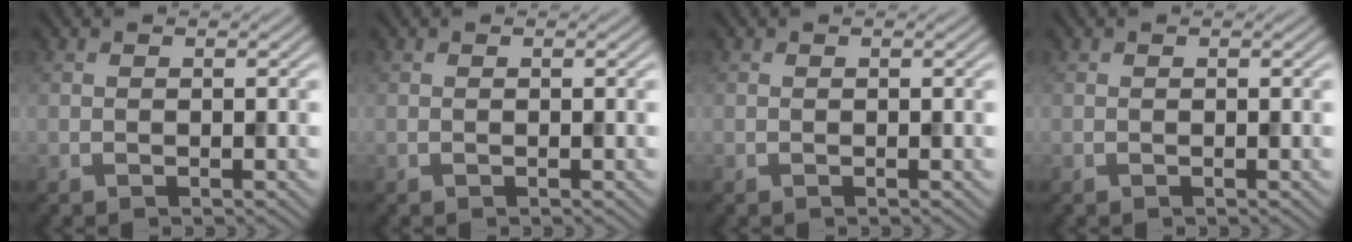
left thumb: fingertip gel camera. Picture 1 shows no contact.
{"total": 0.0}
{"total": 0.0}
{"total": 0.0}